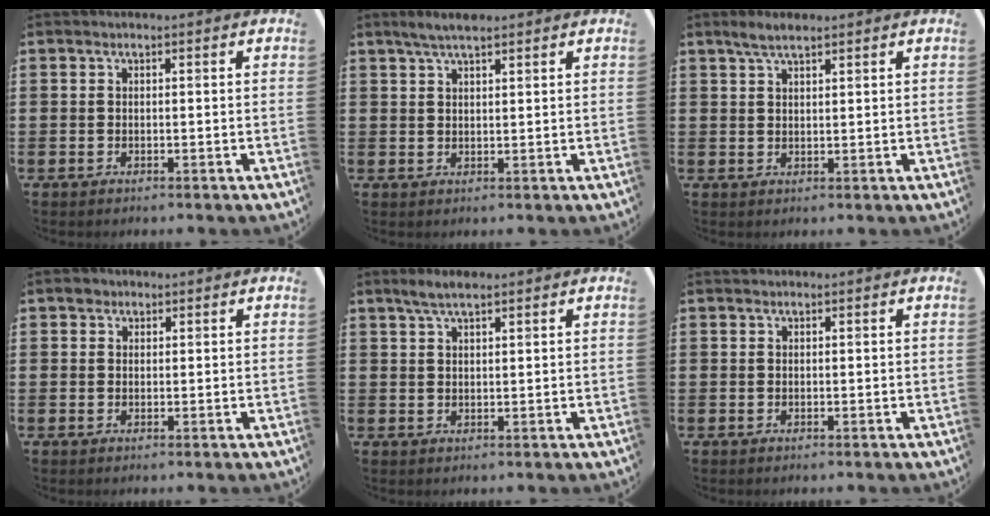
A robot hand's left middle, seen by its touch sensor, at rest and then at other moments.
{"total": 2.9, "force": [2.3, 0.5, 1.7], "torque": [-0.035, 0.006, 0.041]}
{"total": 2.6, "force": [2.1, 0.5, 1.4], "torque": [-0.029, 0.006, 0.037]}
{"total": 1.3, "force": [1.0, 0.7, 0.0], "torque": [0.007, 0.002, 0.018]}
{"total": 2.7, "force": [2.1, 0.5, 1.6], "torque": [-0.034, 0.006, 0.037]}
{"total": 0.0}